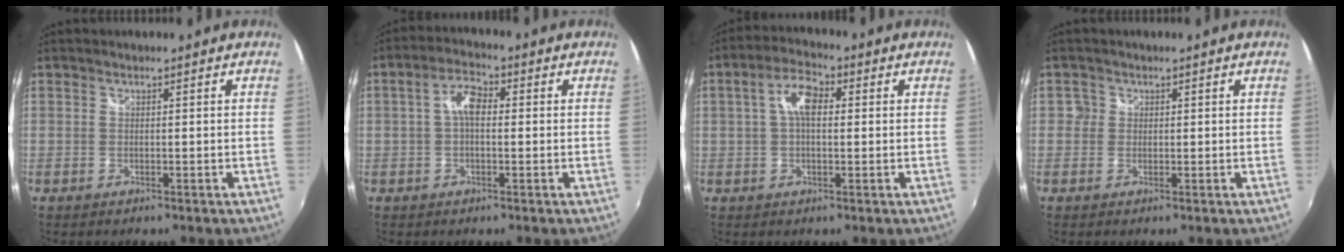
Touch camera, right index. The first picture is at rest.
{"total": 4.9, "force": [0.3, 2.5, 4.2], "torque": [-0.080, 0.017, 0.003]}
{"total": 6.4, "force": [1.1, 3.1, 5.5], "torque": [-0.103, 0.018, 0.017]}
{"total": 1.7, "force": [0.0, 1.7, 0.1], "torque": [0.001, 0.006, -0.003]}